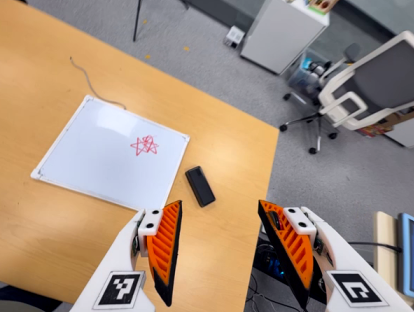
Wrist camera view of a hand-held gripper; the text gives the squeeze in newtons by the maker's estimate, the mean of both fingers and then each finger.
{"total": 0.0}